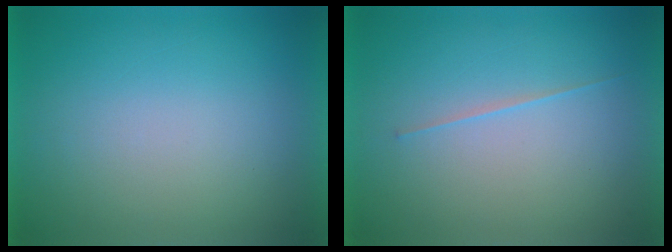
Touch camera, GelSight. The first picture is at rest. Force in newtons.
{"total": 1.3}